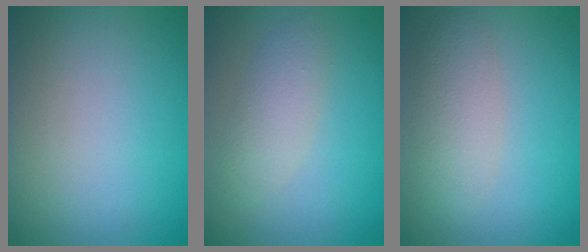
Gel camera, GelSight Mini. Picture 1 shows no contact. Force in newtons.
{"total": 2.4, "press": 2.4, "slide": 0.2}
{"total": 3.0, "press": 3.0, "slide": 0.2}